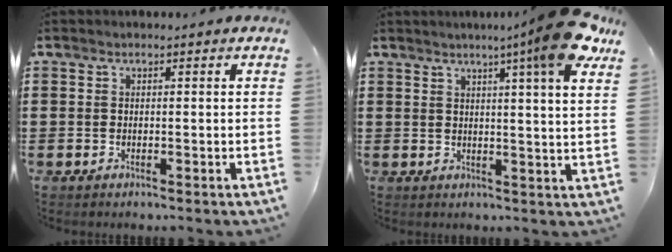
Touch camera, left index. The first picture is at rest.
{"total": 10.0, "force": [6.7, -0.7, 7.4], "torque": [-0.121, -0.028, 0.105]}